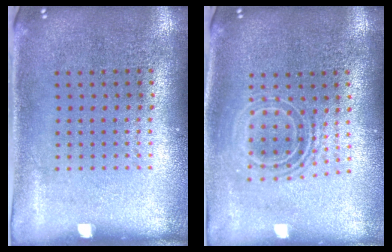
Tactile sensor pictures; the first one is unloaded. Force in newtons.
{"total": 1.7, "press": 1.3, "slide": 1.0}